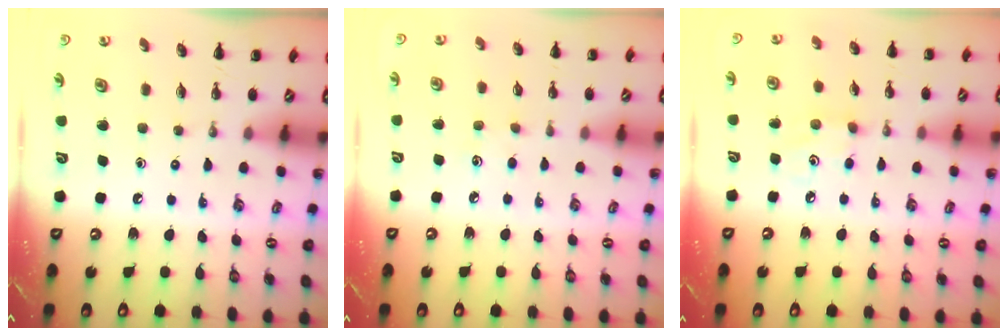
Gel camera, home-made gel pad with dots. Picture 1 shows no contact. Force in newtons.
{"total": 4.4, "press": 4.3, "slide": 1.1}
{"total": 3.0, "press": 2.8, "slide": 0.9}